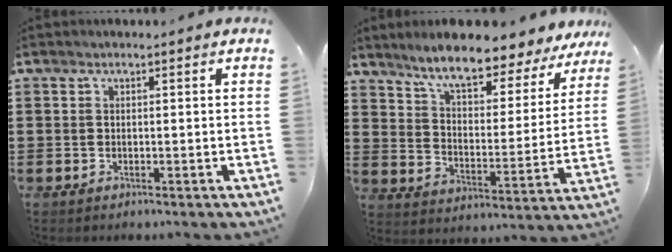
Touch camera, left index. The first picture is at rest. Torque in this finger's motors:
{"motor_torque": [1.10, -1.04, 0.48, 0.21]}